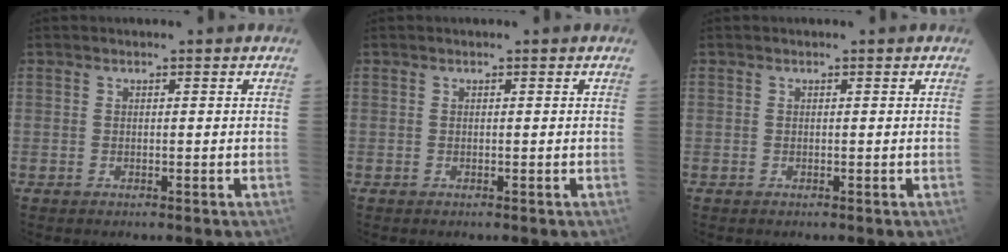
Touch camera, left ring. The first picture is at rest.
{"total": 0.0}
{"total": 0.0}